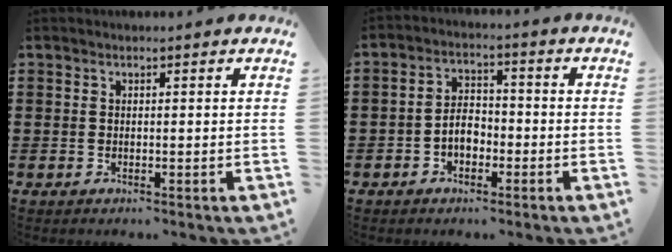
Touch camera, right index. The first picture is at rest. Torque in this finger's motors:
{"motor_torque": [2.14, 0.00, 0.15, 0.06]}